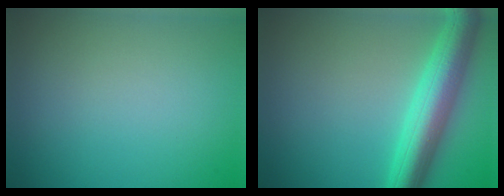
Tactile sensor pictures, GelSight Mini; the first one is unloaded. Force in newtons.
{"total": 6.7, "press": 6.7, "slide": 0.3}